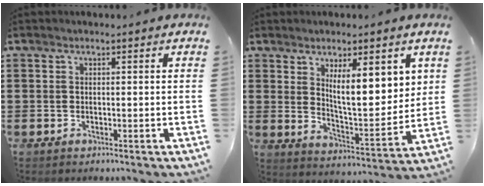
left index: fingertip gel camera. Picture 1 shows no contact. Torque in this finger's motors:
{"motor_torque": [1.33, -0.81, 0.41, 0.21]}